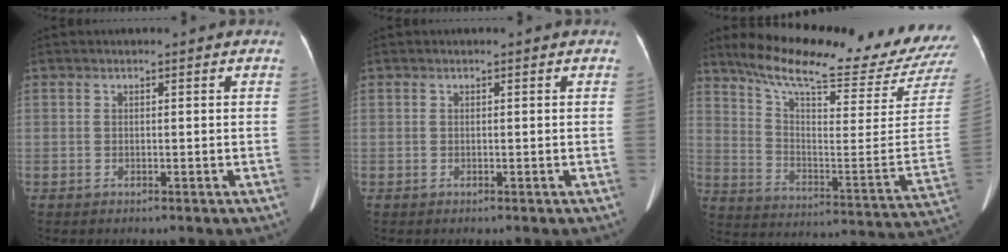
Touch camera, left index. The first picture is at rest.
{"total": 0.0}
{"total": 24.4, "force": [22.3, 0.4, 9.9], "torque": [-0.162, -0.102, 0.304]}